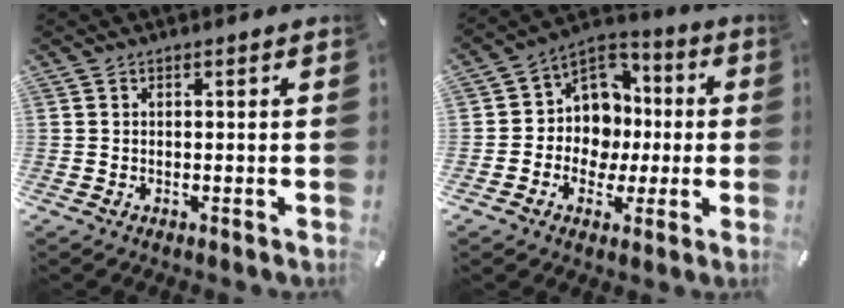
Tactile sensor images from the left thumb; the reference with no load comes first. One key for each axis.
{"total": 11.0, "fx": -0.6, "fy": 10.5, "fz": 3.0, "tx": -0.051, "ty": 0.003, "tz": 0.001}